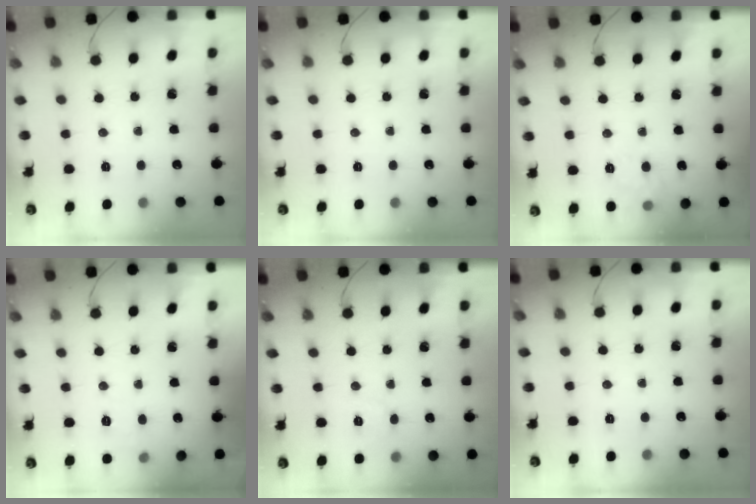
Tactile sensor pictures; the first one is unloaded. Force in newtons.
{"total": 0.0}
{"total": 8.5, "press": 8.4, "slide": 1.2}
{"total": 4.1, "press": 3.7, "slide": 1.6}
{"total": 4.1, "press": 3.9, "slide": 1.3}
{"total": 0.0}